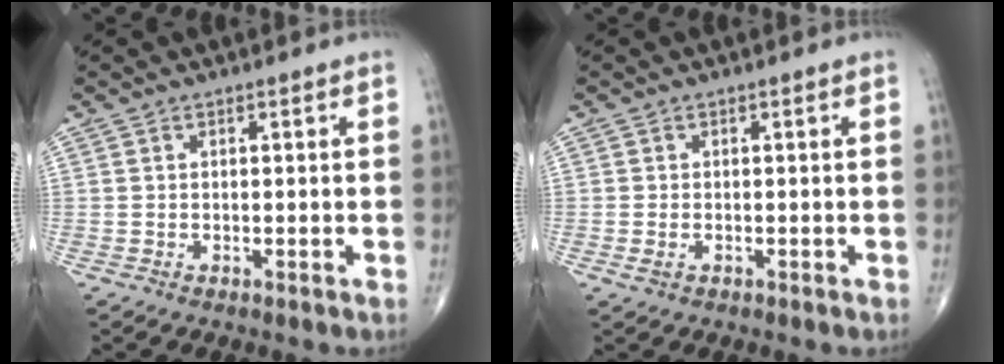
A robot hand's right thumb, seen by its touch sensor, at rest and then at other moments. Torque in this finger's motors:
{"motor_torque": [-0.24, 0.04, 0.27, 0.22, 0.04]}